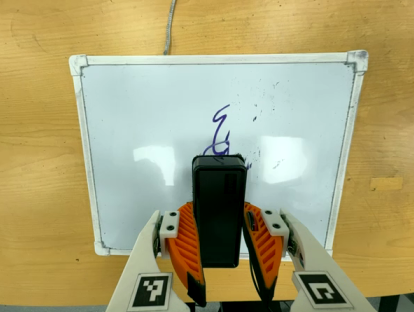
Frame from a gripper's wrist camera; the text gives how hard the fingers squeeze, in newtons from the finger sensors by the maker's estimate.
{"total": 6.7, "left": 5.3, "right": 8.1}